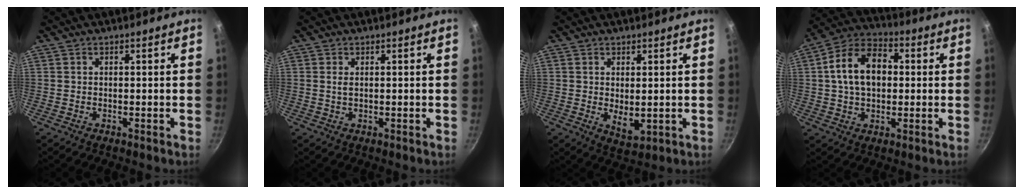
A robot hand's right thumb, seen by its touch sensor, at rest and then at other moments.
{"total": 1.3, "force": [0.3, 0.7, 1.1], "torque": [-0.021, 0.001, 0.004]}
{"total": 4.8, "force": [0.2, 2.4, 4.1], "torque": [-0.062, -0.013, 0.015]}
{"total": 13.6, "force": [1.6, 9.2, 9.9], "torque": [-0.140, 0.025, 0.013]}